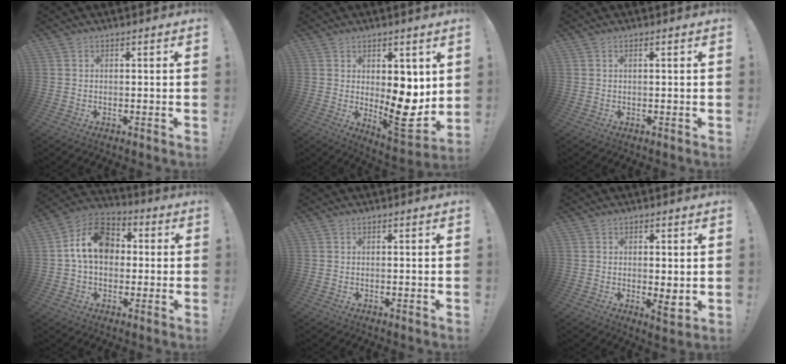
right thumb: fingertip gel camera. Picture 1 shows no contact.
{"total": 11.8, "force": [0.6, 6.0, 10.1], "torque": [-0.112, -0.022, 0.021]}
{"total": 0.8, "force": [0.1, -0.2, 0.8], "torque": [-0.014, 0.000, 0.001]}
{"total": 14.9, "force": [2.6, 11.0, 9.7], "torque": [-0.148, 0.012, 0.053]}
{"total": 0.0}
{"total": 4.1, "force": [-0.2, 1.5, 3.8], "torque": [-0.042, -0.008, -0.002]}